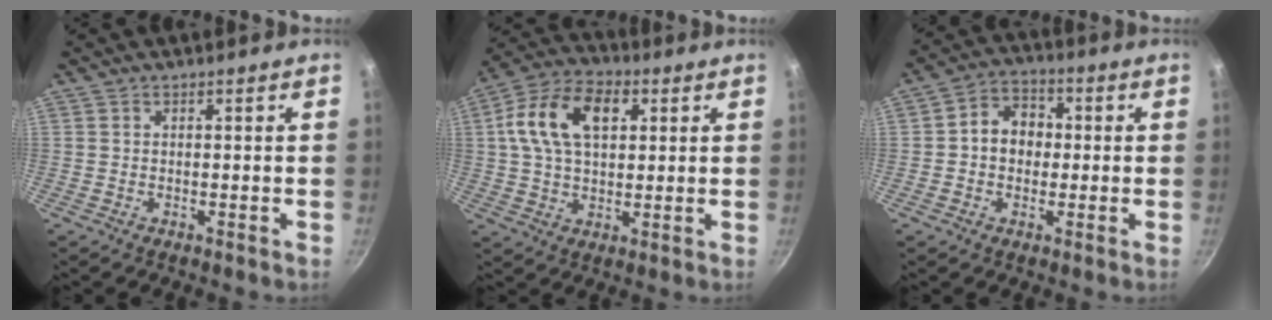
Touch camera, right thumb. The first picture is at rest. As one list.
[{"total": 14.5, "force": [3.8, 9.1, 10.6], "torque": [-0.175, 0.014, 0.052]}, {"total": 7.9, "force": [0.2, 6.4, 4.6], "torque": [-0.039, 0.018, -0.011]}]